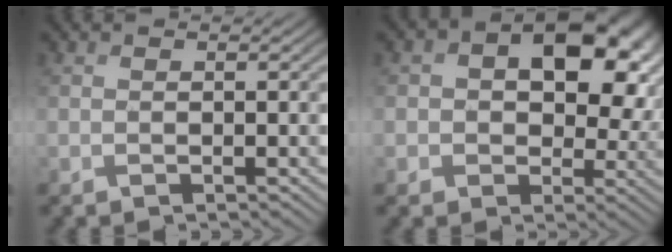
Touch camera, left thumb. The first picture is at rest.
{"total": 12.8, "force": [2.8, 8.9, 8.8], "torque": [-0.144, -0.011, 0.050]}